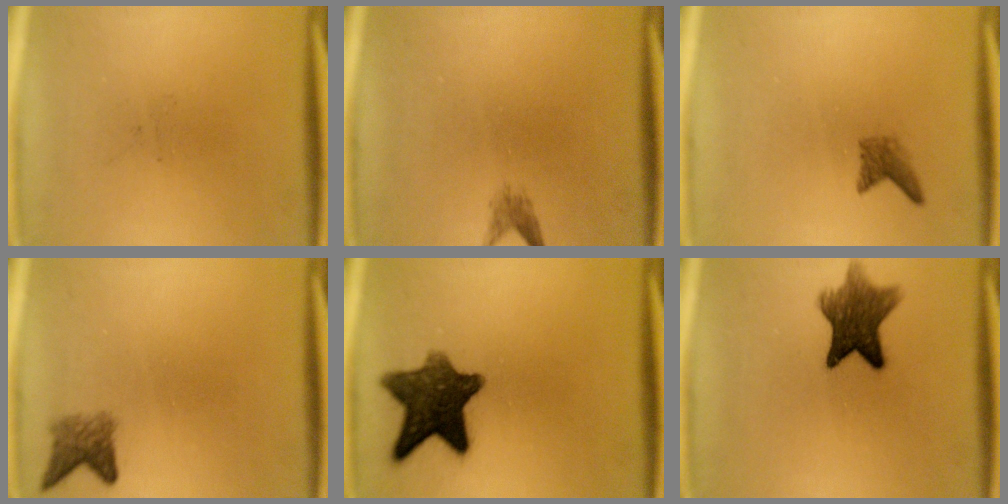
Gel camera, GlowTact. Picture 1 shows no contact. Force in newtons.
{"total": 1.4}
{"total": 1.7}
{"total": 2.8}
{"total": 11.3}
{"total": 9.1}